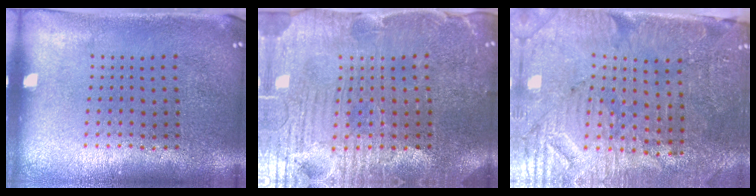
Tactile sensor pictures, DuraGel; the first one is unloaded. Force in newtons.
{"total": 4.0, "press": 3.9, "slide": 1.0}
{"total": 3.8, "press": 3.5, "slide": 1.5}